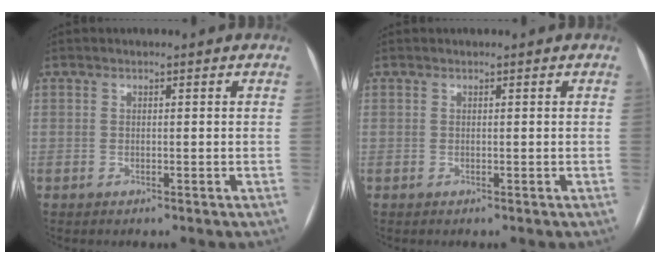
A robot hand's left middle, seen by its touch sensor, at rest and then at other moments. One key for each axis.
{"total": 0.0}